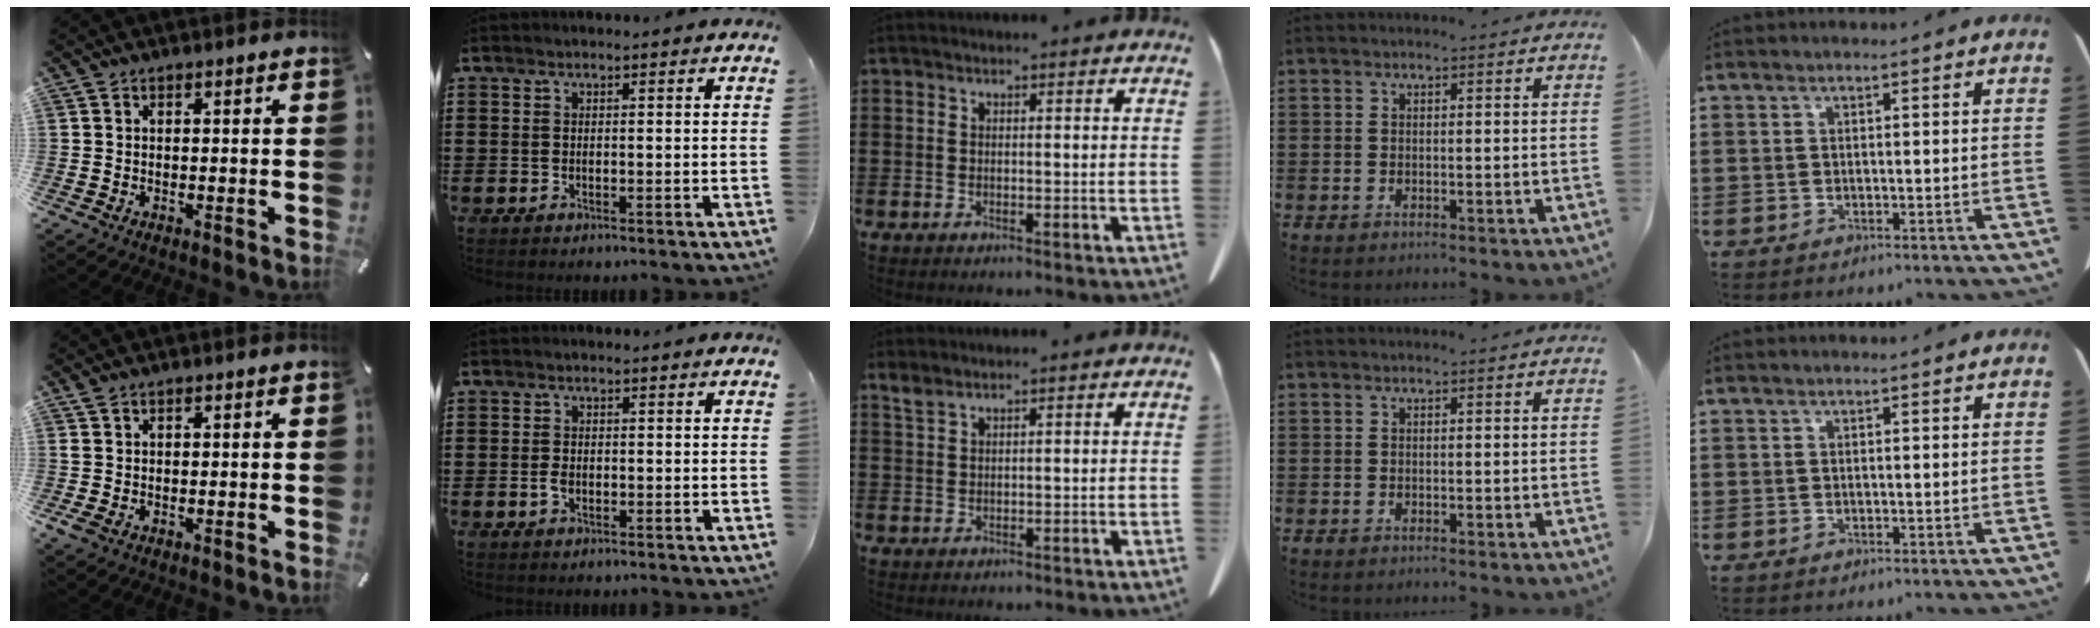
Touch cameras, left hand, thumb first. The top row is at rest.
{"thumb": {"total": 1.7, "force": [0.0, 1.1, 1.3], "torque": [-0.031, 0.001, -0.002]}, "index": {"total": 1.5, "force": [-0.5, 0.9, 1.1], "torque": [-0.030, -0.003, -0.011]}, "middle": {"total": 1.5, "force": [1.2, 0.2, 1.0], "torque": [-0.023, -0.002, 0.023]}}